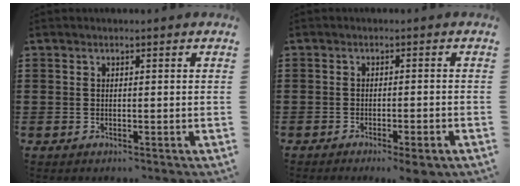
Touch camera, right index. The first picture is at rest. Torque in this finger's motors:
{"motor_torque": [0.70, -0.79, 0.25, 0.01]}